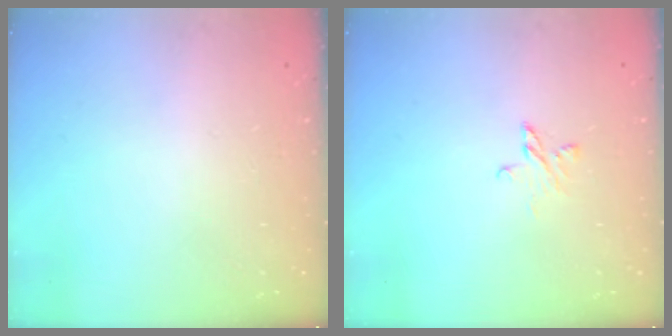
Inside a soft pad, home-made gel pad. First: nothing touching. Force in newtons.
{"total": 3.4, "press": 3.3, "slide": 0.3}